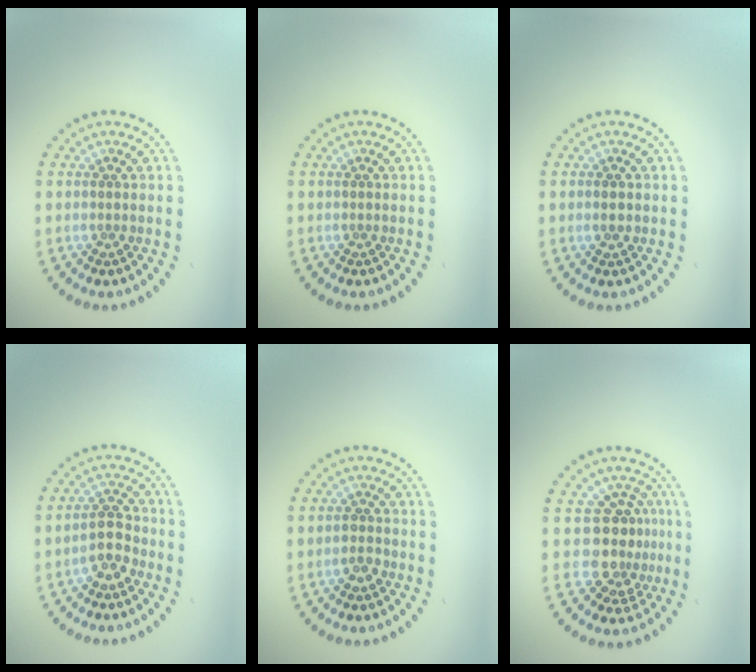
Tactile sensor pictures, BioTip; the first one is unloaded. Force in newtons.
{"total": 0.0}
{"total": 1.7, "press": 1.7, "slide": 0.0}
{"total": 2.8, "press": 2.7, "slide": 1.0}
{"total": 1.3, "press": 1.2, "slide": 0.4}
{"total": 3.8, "press": 2.9, "slide": 2.4}